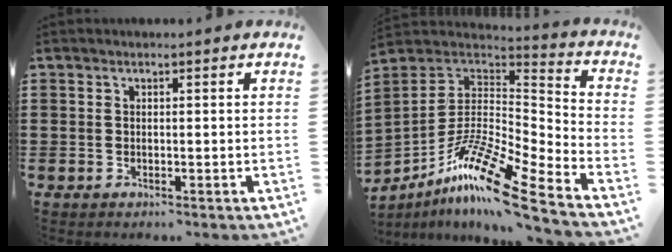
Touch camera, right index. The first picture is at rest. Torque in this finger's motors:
{"motor_torque": [-0.14, -0.03, -0.21, -0.21]}